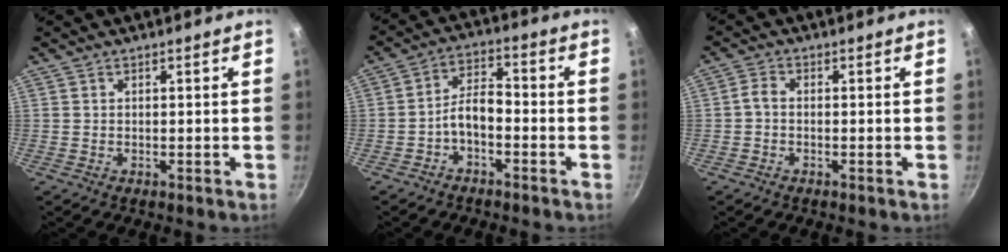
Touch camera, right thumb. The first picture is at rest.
{"total": 6.1, "force": [-2.3, 3.2, 4.7], "torque": [-0.076, 0.039, -0.051]}
{"total": 2.2, "force": [-0.5, 1.3, 1.7], "torque": [-0.033, 0.006, -0.018]}